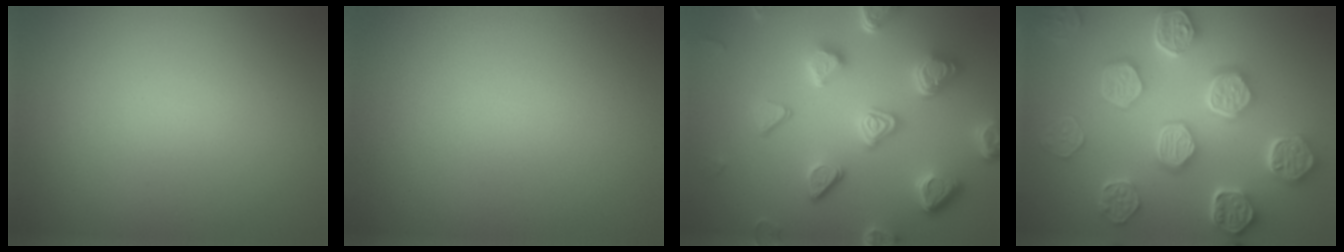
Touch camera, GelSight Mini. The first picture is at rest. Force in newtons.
{"total": 0.0}
{"total": 6.7, "press": 5.4, "slide": 4.0}
{"total": 8.3, "press": 6.4, "slide": 5.3}